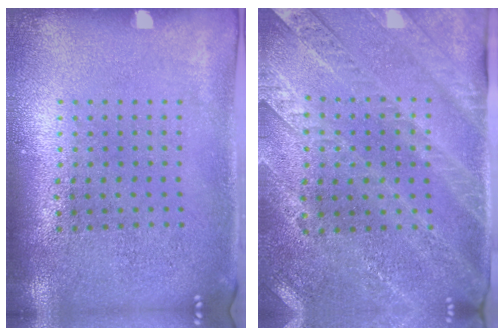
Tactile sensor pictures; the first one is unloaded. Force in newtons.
{"total": 2.7, "press": 2.5, "slide": 1.0}